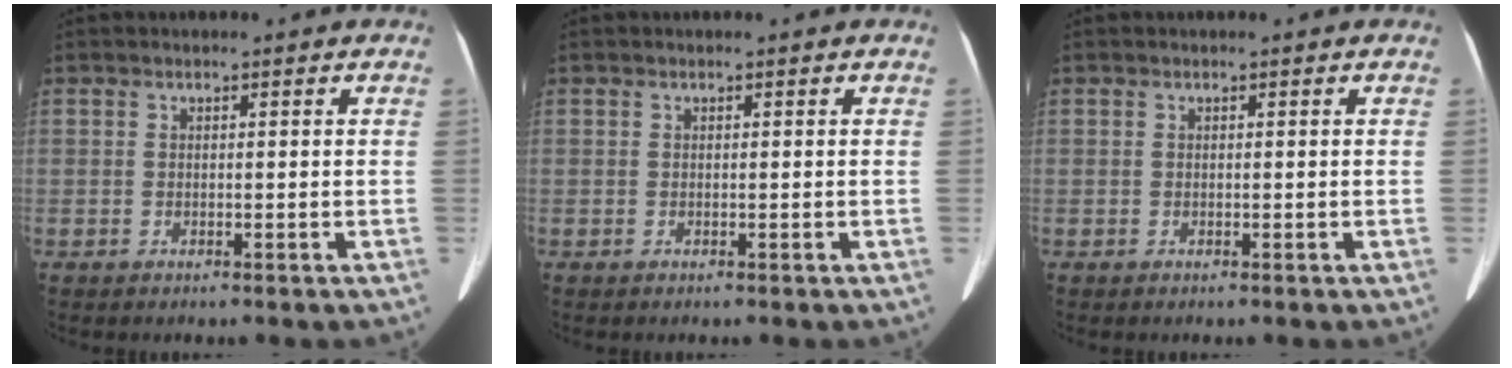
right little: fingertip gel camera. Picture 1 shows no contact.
{"total": 0.0}
{"total": 0.0}